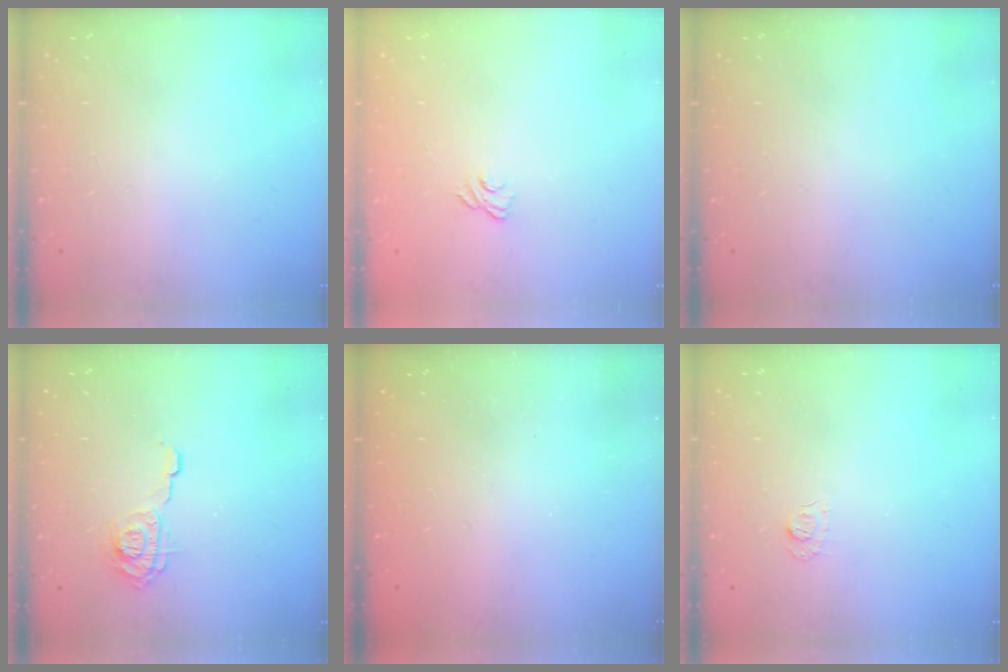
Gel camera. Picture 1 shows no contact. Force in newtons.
{"total": 3.1, "press": 2.8, "slide": 1.3}
{"total": 0.0}
{"total": 9.5, "press": 9.4, "slide": 0.6}
{"total": 2.4, "press": 2.3, "slide": 0.8}
{"total": 5.5, "press": 5.4, "slide": 0.6}